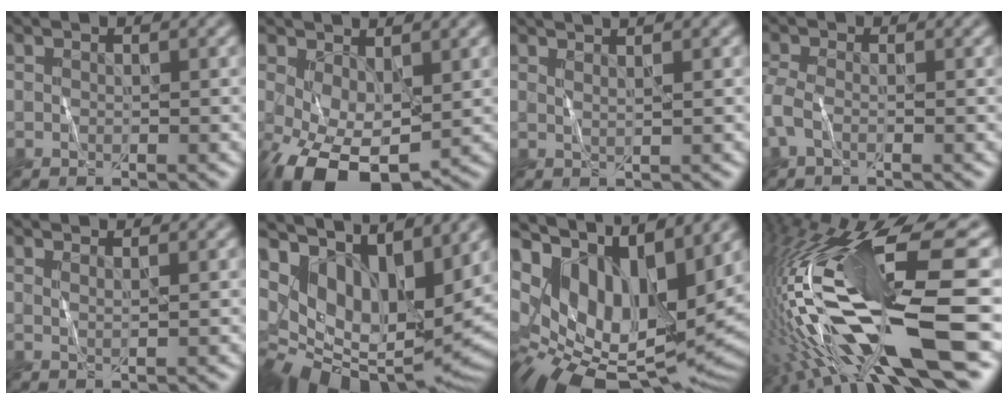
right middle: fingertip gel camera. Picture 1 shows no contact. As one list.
[{"total": 7.3, "force": [-2.0, 4.2, 5.7], "torque": [-0.129, -0.020, -0.025]}, {"total": 2.8, "force": [2.0, 0.9, 1.8], "torque": [-0.012, 0.009, 0.007]}, {"total": 2.2, "force": [-1.0, 0.9, 1.7], "torque": [-0.049, -0.001, -0.030]}, {"total": 1.0, "force": [0.7, 0.3, 0.6], "torque": [-0.003, -0.002, 0.007]}, {"total": 12.1, "force": [4.1, 6.5, 9.3], "torque": [-0.179, -0.005, 0.084]}, {"total": 14.0, "force": [2.9, 8.3, 10.9], "torque": [-0.198, -0.006, 0.063]}, {"total": 17.9, "force": [-1.7, 4.0, 17.4], "torque": [-0.325, 0.011, -0.027]}]